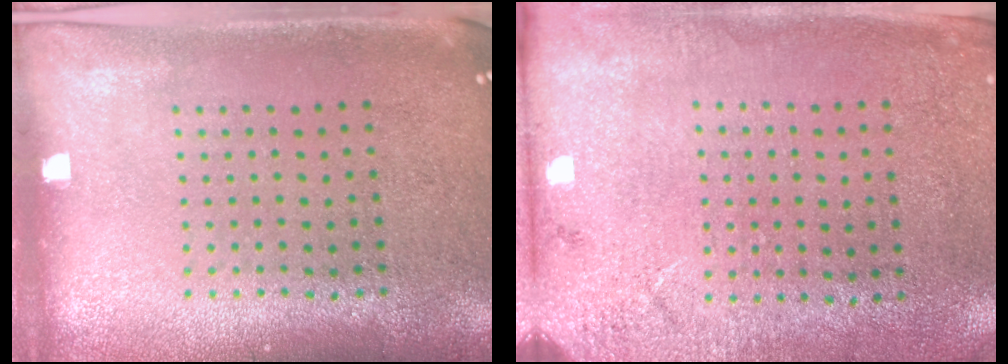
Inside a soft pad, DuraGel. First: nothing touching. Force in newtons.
{"total": 2.6, "press": 2.2, "slide": 1.3}